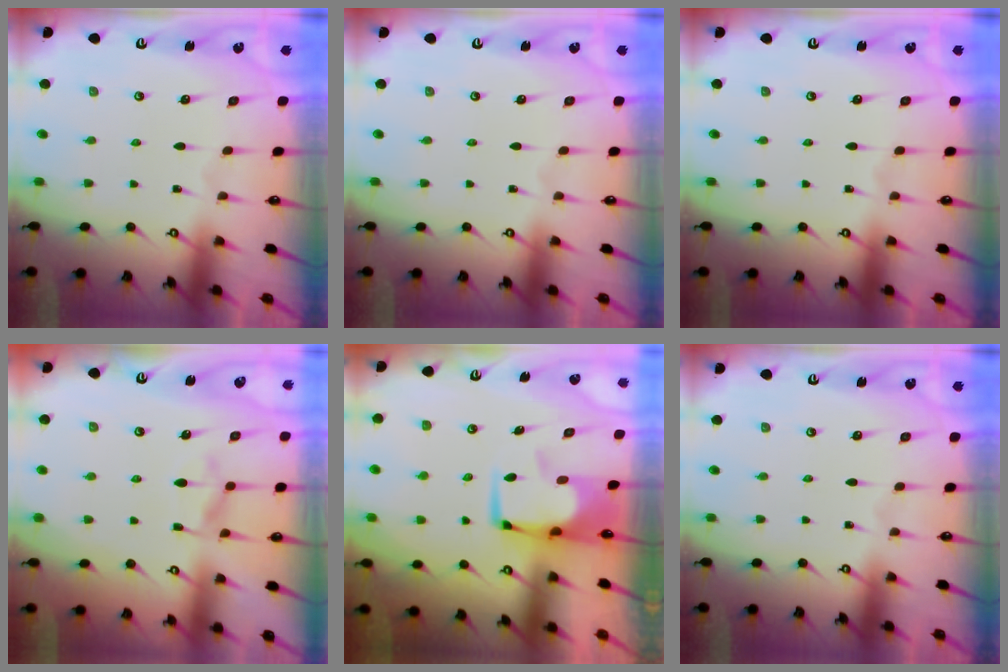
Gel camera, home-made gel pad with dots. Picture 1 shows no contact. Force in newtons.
{"total": 0.0}
{"total": 0.0}
{"total": 2.1, "press": 1.4, "slide": 1.5}
{"total": 0.7, "press": 0.5, "slide": 0.4}
{"total": 0.0}